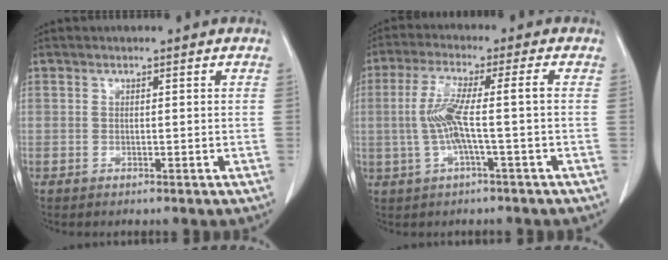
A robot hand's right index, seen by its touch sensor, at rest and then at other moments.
{"total": 7.1, "force": [-0.7, -0.1, 7.1], "torque": [-0.152, 0.016, -0.013]}